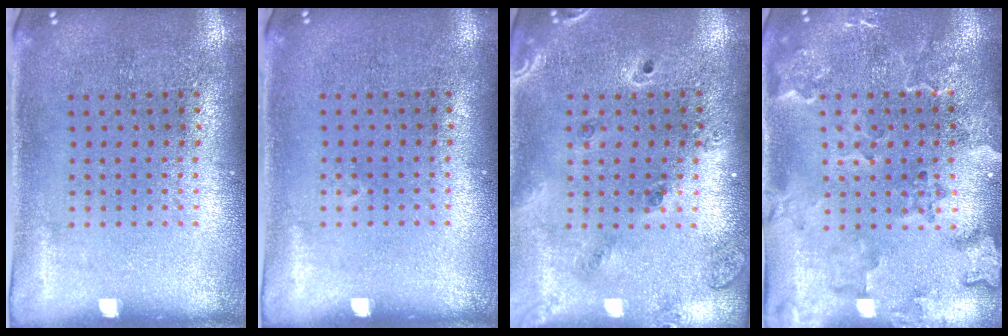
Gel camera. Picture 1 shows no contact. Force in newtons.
{"total": 0.0}
{"total": 1.4, "press": 1.3, "slide": 0.4}
{"total": 2.4, "press": 2.2, "slide": 1.0}